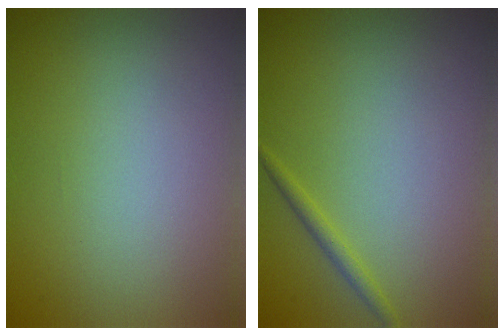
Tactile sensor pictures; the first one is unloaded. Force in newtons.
{"total": 1.1, "press": 1.1, "slide": 0.1}